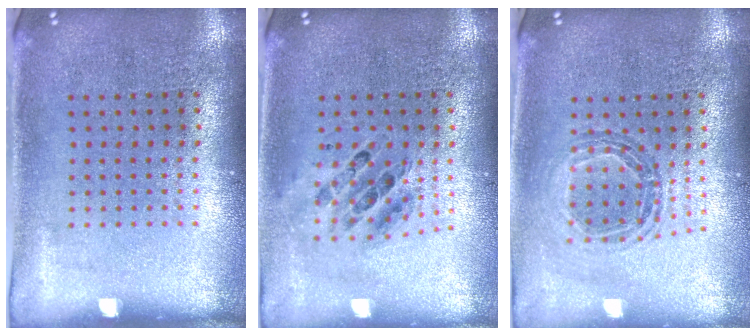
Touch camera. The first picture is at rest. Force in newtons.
{"total": 0.6, "press": 0.6, "slide": 0.2}
{"total": 0.9, "press": 0.9, "slide": 0.2}